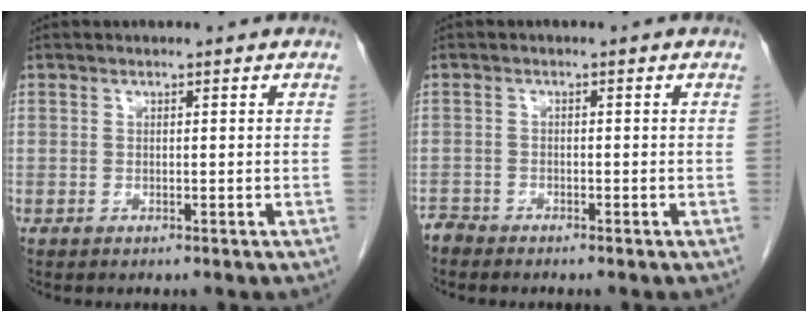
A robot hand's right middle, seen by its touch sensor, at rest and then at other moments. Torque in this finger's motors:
{"motor_torque": [0.02, -0.01, 0.00, 0.01]}